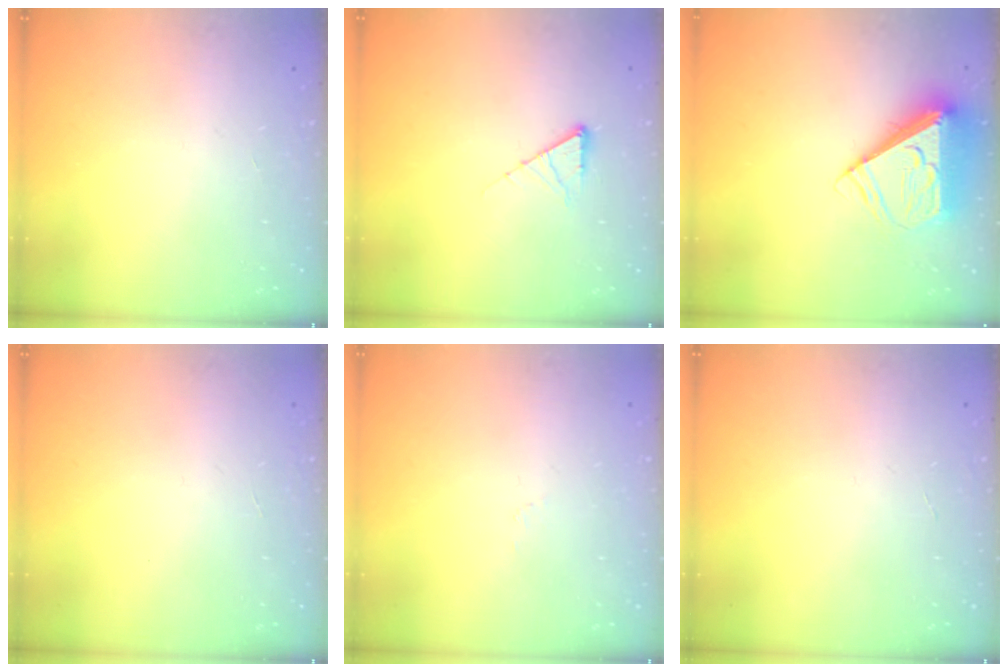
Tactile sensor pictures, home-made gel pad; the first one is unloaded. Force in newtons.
{"total": 6.1, "press": 6.0, "slide": 0.8}
{"total": 10.4, "press": 10.3, "slide": 1.6}
{"total": 0.0}
{"total": 2.5, "press": 2.4, "slide": 0.3}
{"total": 0.0}